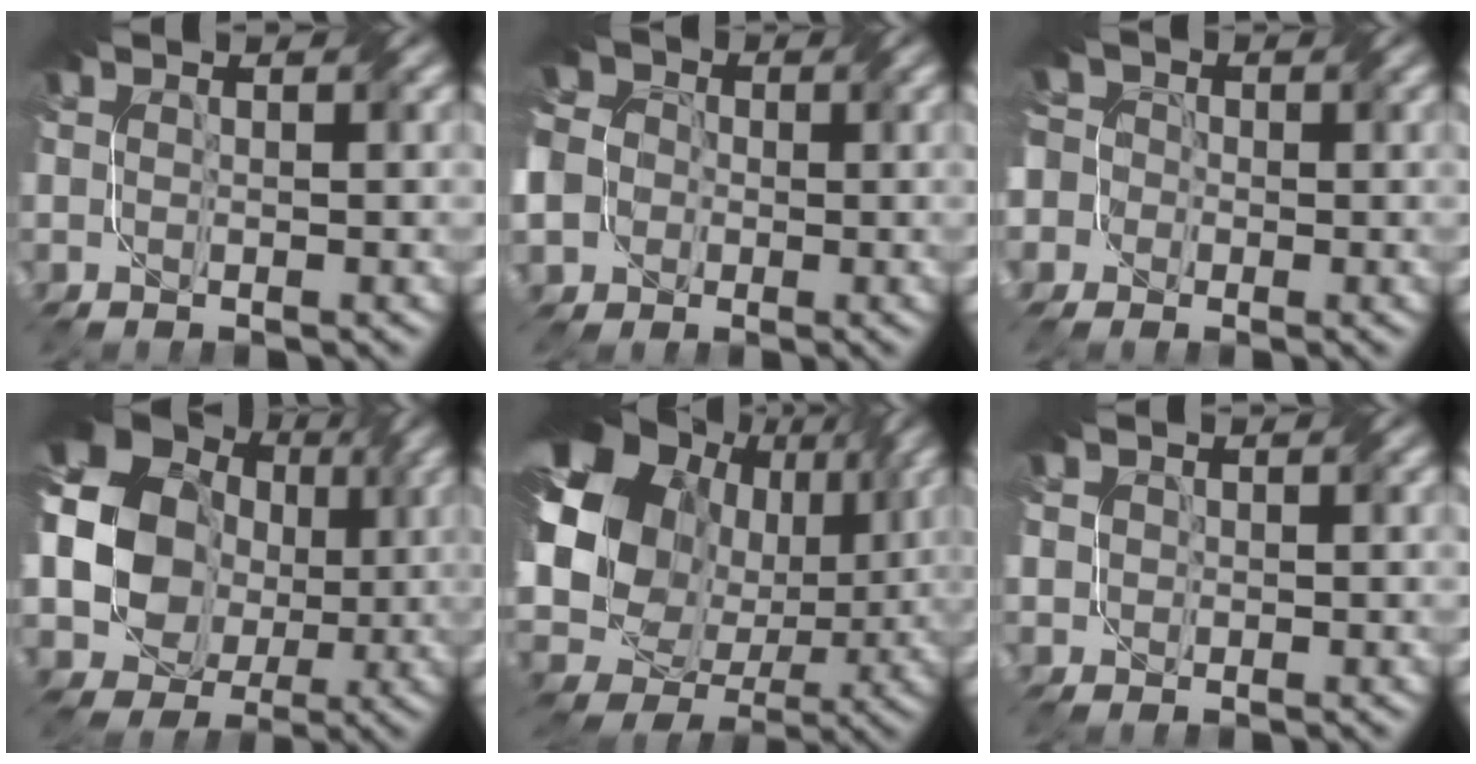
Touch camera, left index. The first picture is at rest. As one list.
[{"total": 11.2, "force": [-3.5, 10.1, 3.2], "torque": [-0.090, -0.012, -0.089]}, {"total": 7.2, "force": [-3.5, 6.0, 2.0], "torque": [-0.054, 0.007, -0.078]}, {"total": 12.7, "force": [2.1, 11.4, 5.3], "torque": [-0.129, 0.017, 0.020]}, {"total": 17.9, "force": [3.3, 14.9, 9.3], "torque": [-0.183, 0.016, 0.056]}, {"total": 1.2, "force": [0.2, 1.2, -0.1], "torque": [0.001, 0.002, 0.003]}]